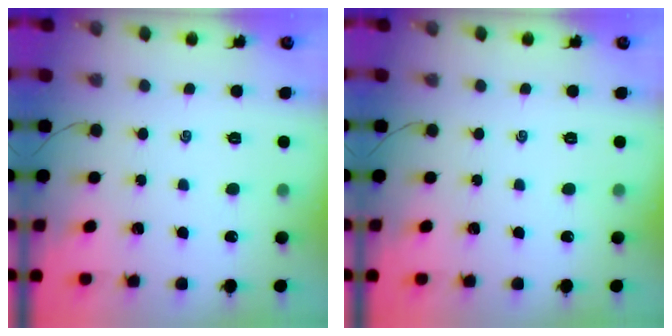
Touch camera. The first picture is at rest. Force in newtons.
{"total": 0.0}